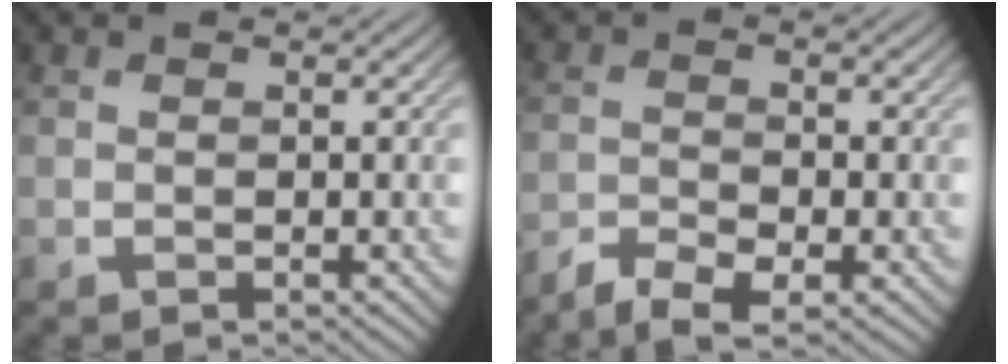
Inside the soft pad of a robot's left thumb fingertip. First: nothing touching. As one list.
[{"total": 4.1, "force": [-3.2, 1.0, 2.4], "torque": [-0.049, -0.008, -0.060]}]